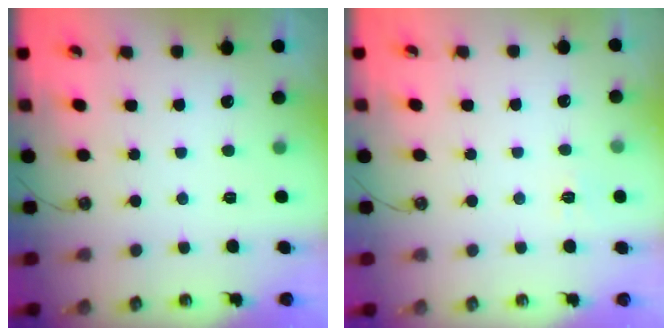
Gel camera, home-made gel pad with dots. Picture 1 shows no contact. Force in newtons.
{"total": 5.7, "press": 5.7, "slide": 0.6}